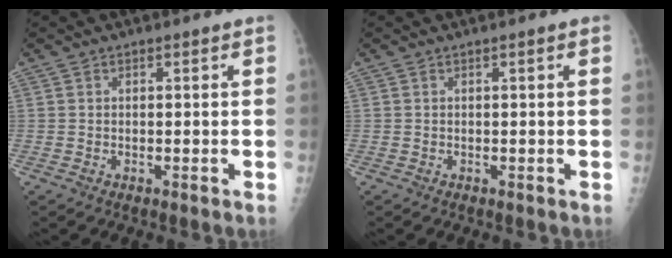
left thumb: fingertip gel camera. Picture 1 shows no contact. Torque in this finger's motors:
{"motor_torque": [-0.37, -0.12, -0.21, 0.02, 0.00]}